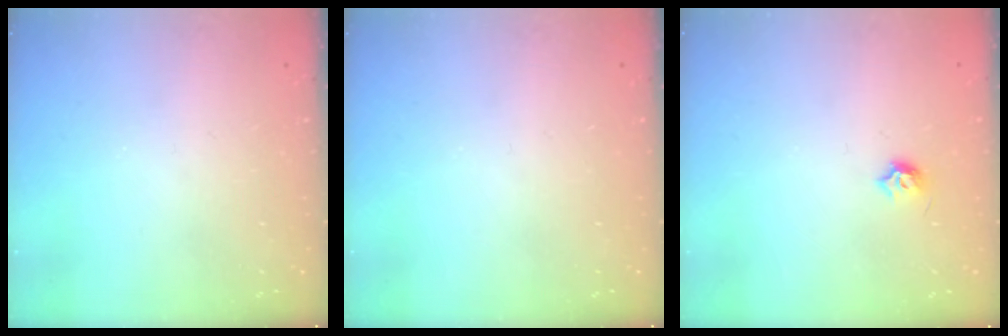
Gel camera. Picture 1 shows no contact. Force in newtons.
{"total": 0.0}
{"total": 4.7, "press": 4.6, "slide": 0.8}